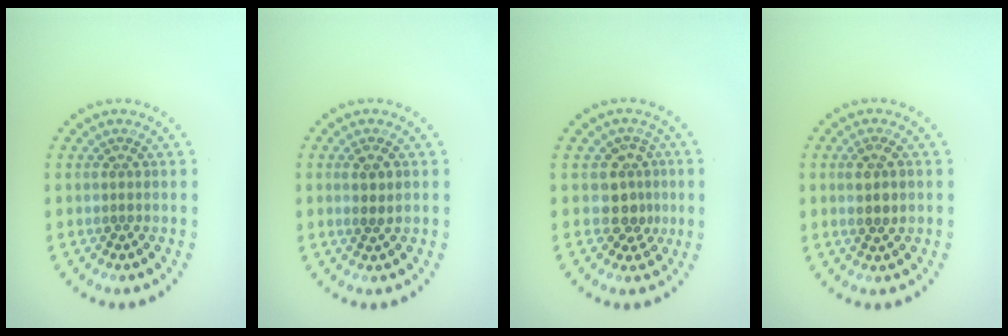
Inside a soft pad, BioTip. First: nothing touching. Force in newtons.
{"total": 1.4, "press": 1.2, "slide": 0.6}
{"total": 2.8, "press": 2.4, "slide": 1.3}
{"total": 1.6, "press": 1.6, "slide": 0.5}